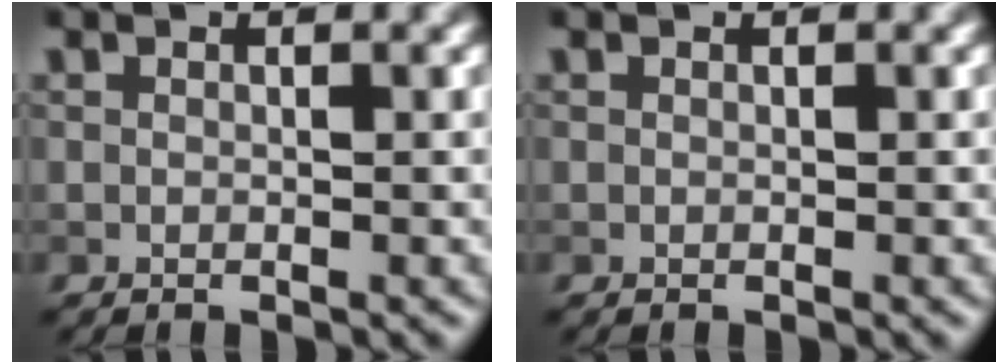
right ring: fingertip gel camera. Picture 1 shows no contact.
{"total": 0.0}